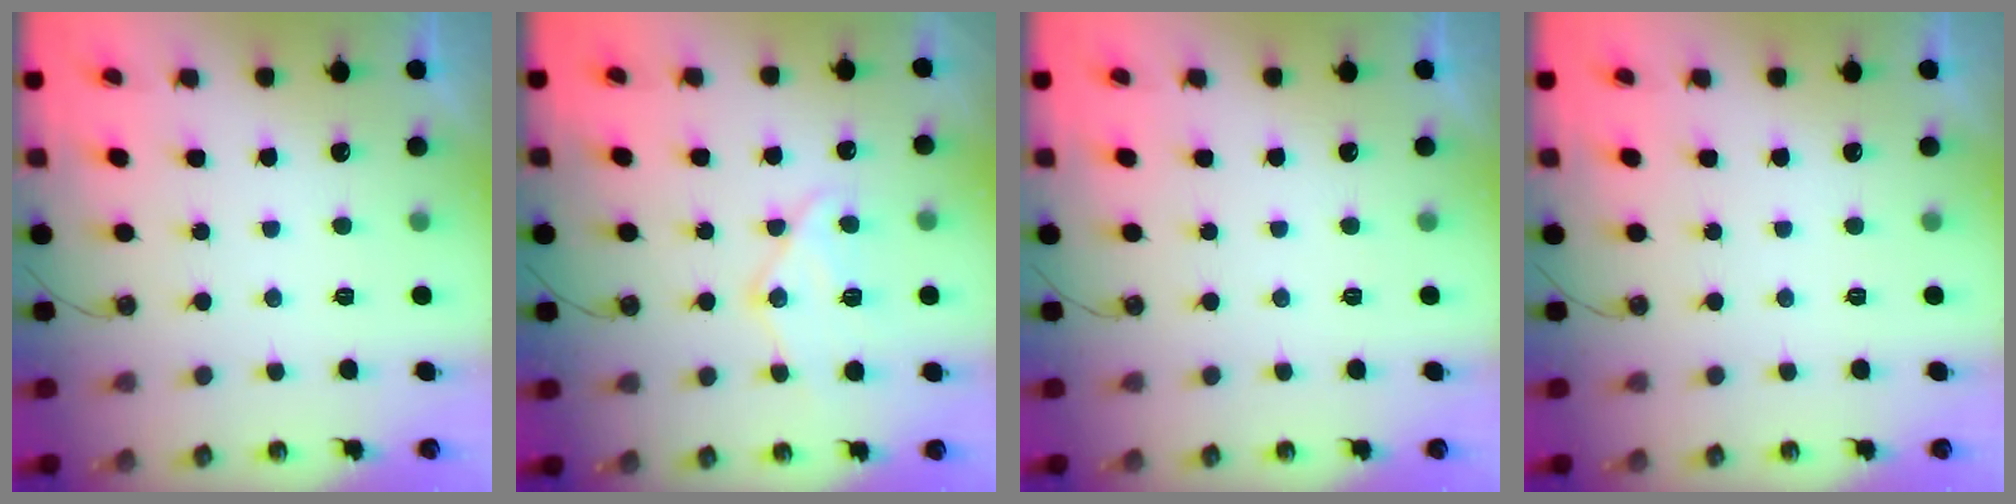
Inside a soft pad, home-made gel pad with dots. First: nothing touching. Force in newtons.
{"total": 12.6, "press": 12.6, "slide": 0.9}
{"total": 0.0}
{"total": 0.0}